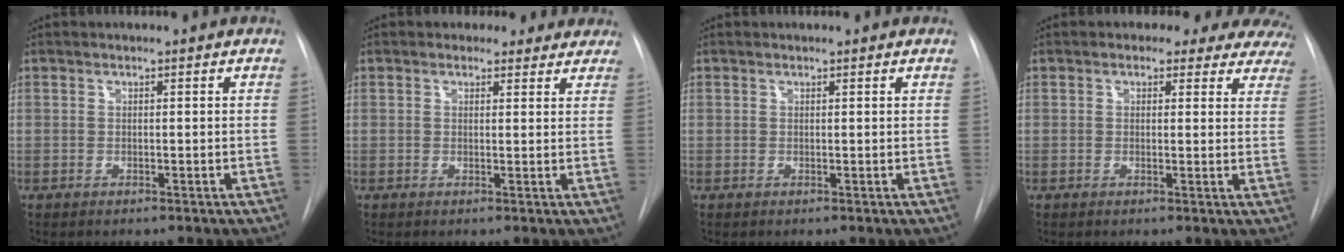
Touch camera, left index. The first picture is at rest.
{"total": 5.3, "force": [4.5, 2.7, 0.4], "torque": [0.015, 0.004, 0.036]}
{"total": 0.7, "force": [0.7, 0.1, 0.1], "torque": [-0.005, 0.006, 0.010]}
{"total": 11.5, "force": [10.2, 5.0, 1.9], "torque": [0.013, -0.006, 0.083]}